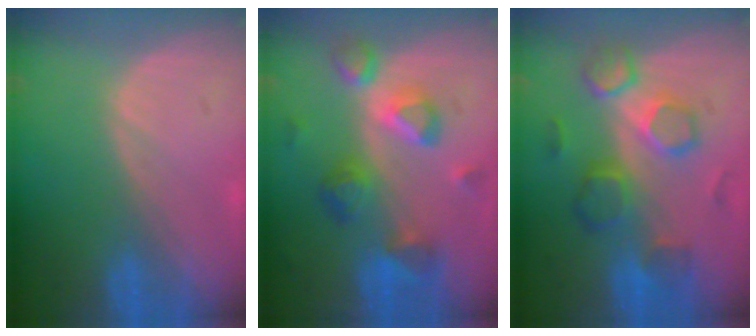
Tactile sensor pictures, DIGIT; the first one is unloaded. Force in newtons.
{"total": 9.3, "press": 8.2, "slide": 4.4}
{"total": 8.4, "press": 8.3, "slide": 1.4}